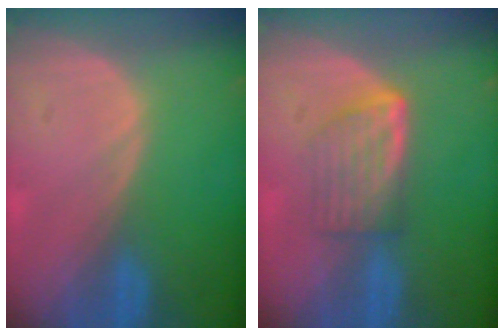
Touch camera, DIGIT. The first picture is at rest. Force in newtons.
{"total": 5.8, "press": 5.3, "slide": 2.4}